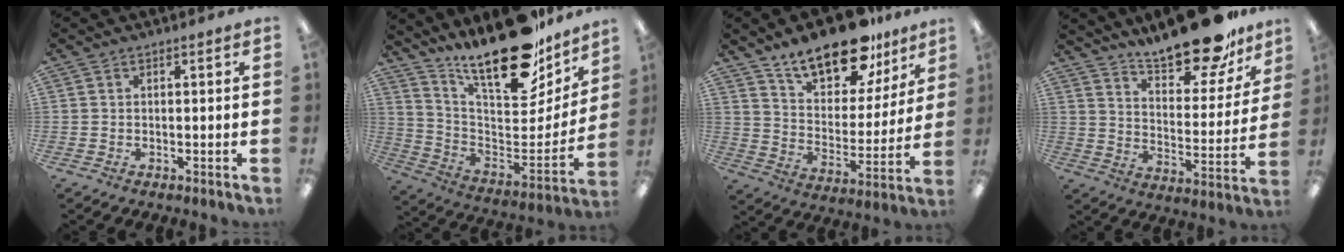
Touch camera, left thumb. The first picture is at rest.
{"total": 22.9, "force": [18.1, 8.1, 11.5], "torque": [-0.156, -0.138, 0.307]}
{"total": 18.2, "force": [14.3, 7.6, 8.3], "torque": [-0.139, -0.092, 0.250]}
{"total": 20.2, "force": [17.0, 5.9, 9.1], "torque": [-0.135, -0.120, 0.289]}